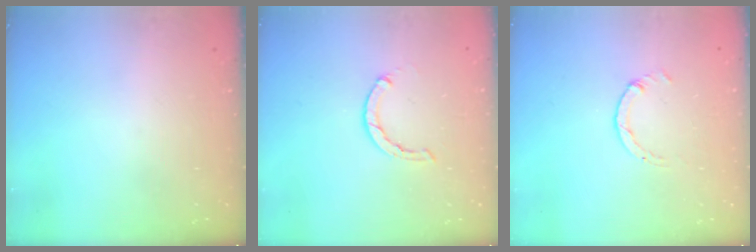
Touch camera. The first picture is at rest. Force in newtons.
{"total": 1.2, "press": 1.2, "slide": 0.2}
{"total": 0.7, "press": 0.7, "slide": 0.2}